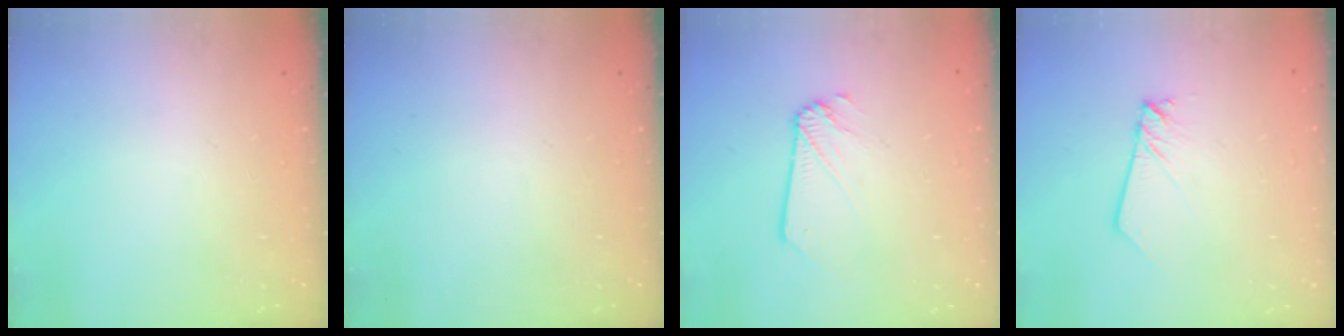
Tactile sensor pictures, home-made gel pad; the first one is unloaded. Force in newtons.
{"total": 0.0}
{"total": 1.2, "press": 1.2, "slide": 0.1}
{"total": 1.9, "press": 1.9, "slide": 0.2}